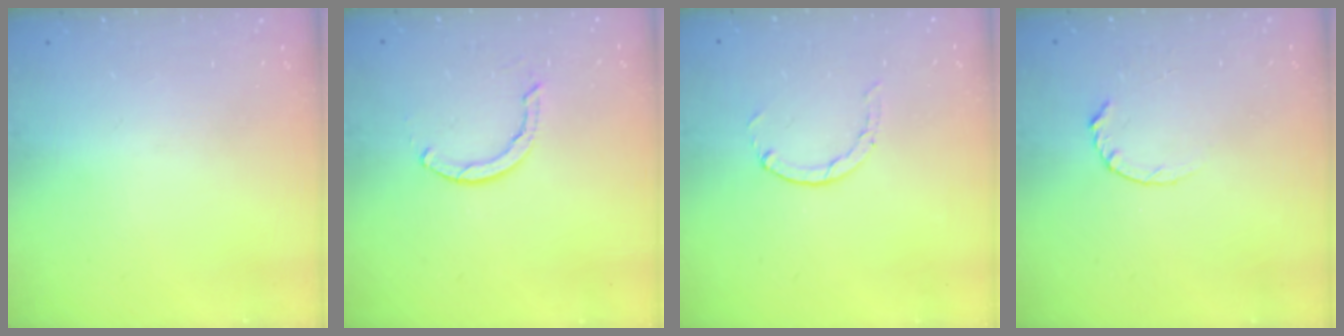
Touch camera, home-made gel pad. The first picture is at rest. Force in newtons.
{"total": 2.3, "press": 2.3, "slide": 0.1}
{"total": 0.6, "press": 0.6, "slide": 0.2}
{"total": 2.8, "press": 2.8, "slide": 0.4}